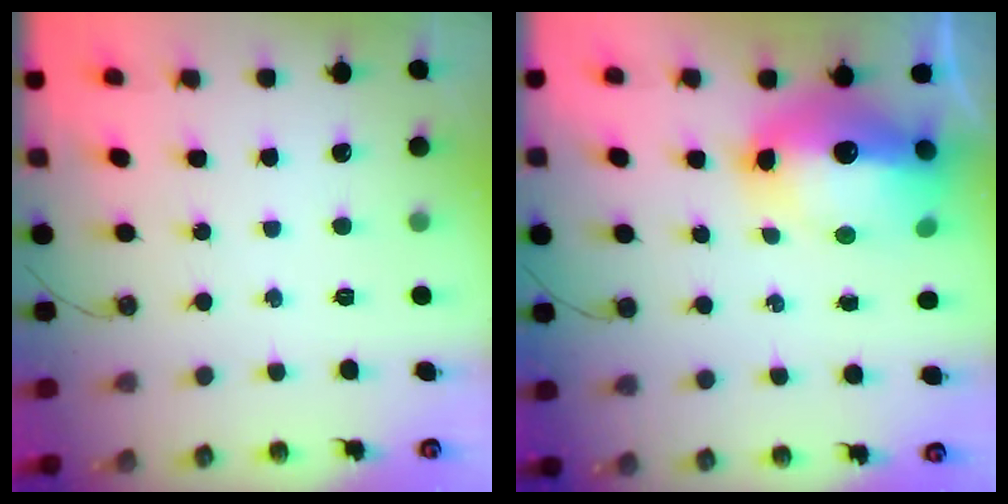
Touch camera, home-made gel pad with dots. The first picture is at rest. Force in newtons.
{"total": 18.0, "press": 17.4, "slide": 4.4}